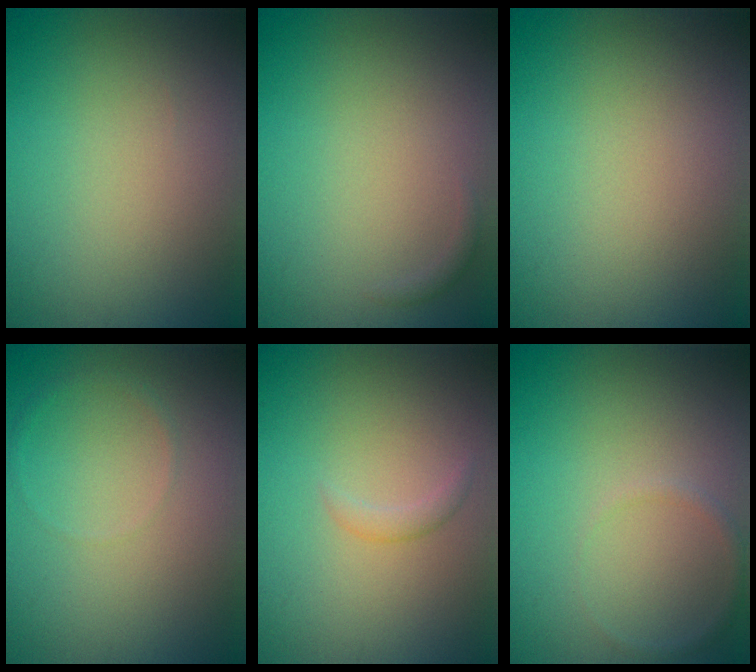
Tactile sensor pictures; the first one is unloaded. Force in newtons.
{"total": 0.6, "press": 0.6, "slide": 0.0}
{"total": 0.0}
{"total": 0.6, "press": 0.6, "slide": 0.1}
{"total": 1.0, "press": 1.0, "slide": 0.1}
{"total": 0.8, "press": 0.8, "slide": 0.0}